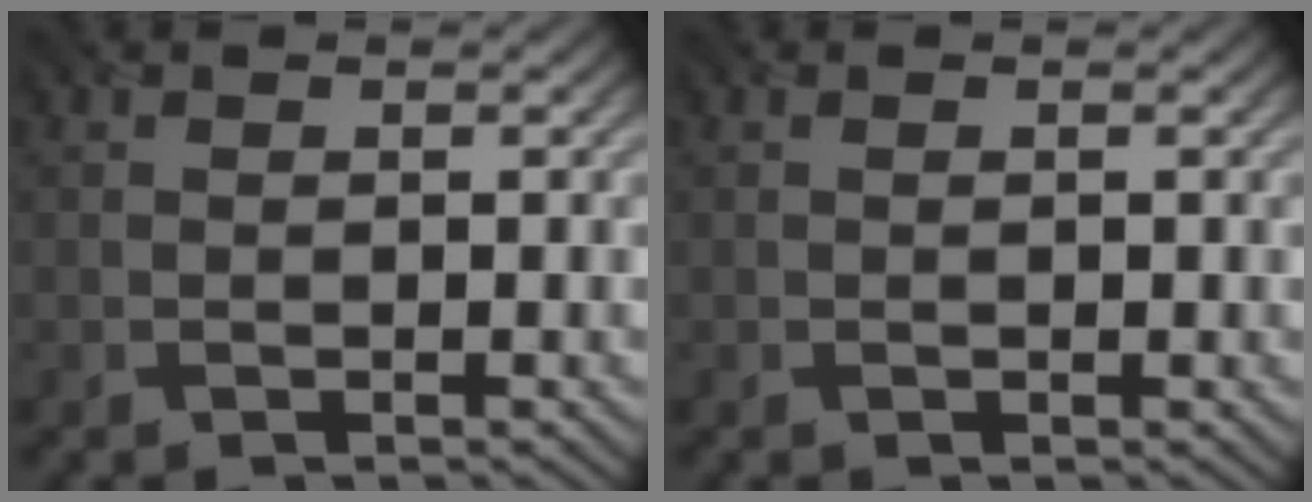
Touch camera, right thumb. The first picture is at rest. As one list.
[{"total": 0.0}]